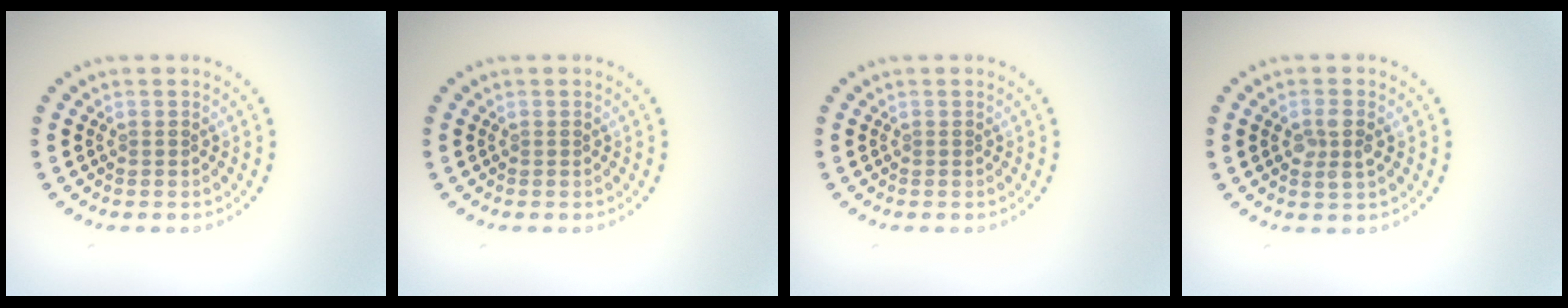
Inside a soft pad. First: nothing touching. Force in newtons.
{"total": 0.0}
{"total": 0.0}
{"total": 2.1, "press": 2.0, "slide": 0.6}